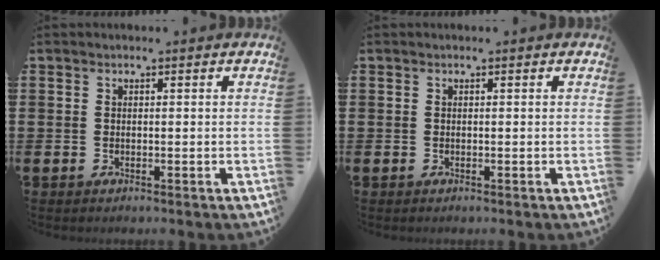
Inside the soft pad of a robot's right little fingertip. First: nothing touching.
{"total": 0.0}